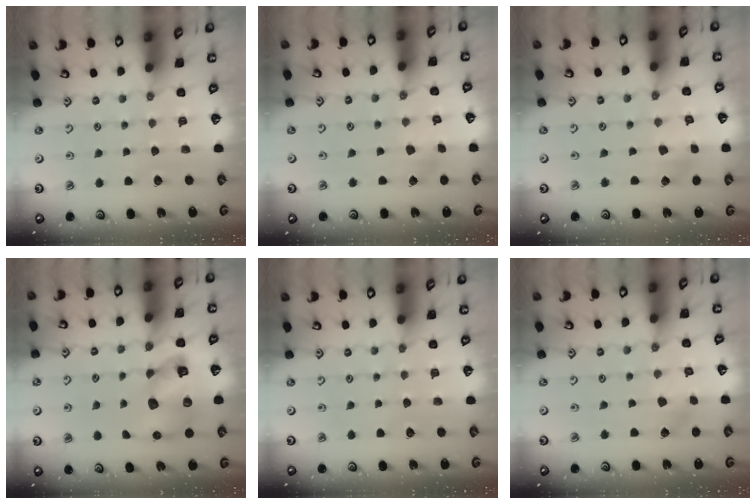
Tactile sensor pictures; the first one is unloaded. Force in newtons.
{"total": 2.4, "press": 2.4, "slide": 0.6}
{"total": 2.0, "press": 1.9, "slide": 0.3}
{"total": 11.6, "press": 11.5, "slide": 1.4}
{"total": 0.0}
{"total": 3.0, "press": 3.0, "slide": 0.6}